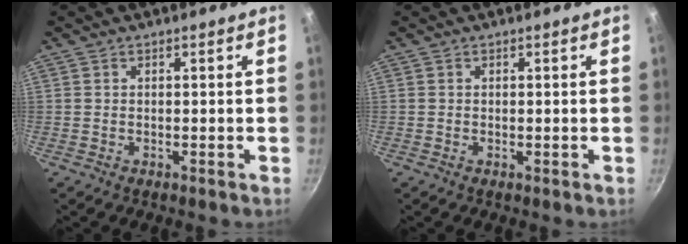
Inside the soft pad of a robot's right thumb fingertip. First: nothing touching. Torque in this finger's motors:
{"motor_torque": [0.14, 0.02, 0.28, -0.25, -0.02]}